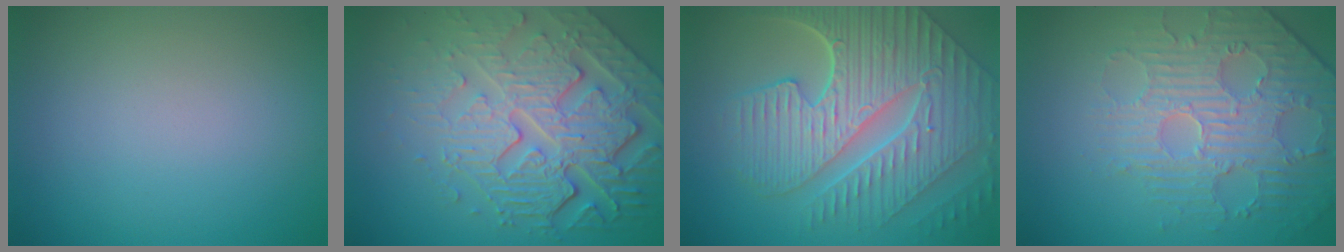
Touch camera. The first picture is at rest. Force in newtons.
{"total": 8.6, "press": 5.9, "slide": 6.2}
{"total": 10.6, "press": 7.3, "slide": 7.7}
{"total": 4.4, "press": 4.0, "slide": 1.7}